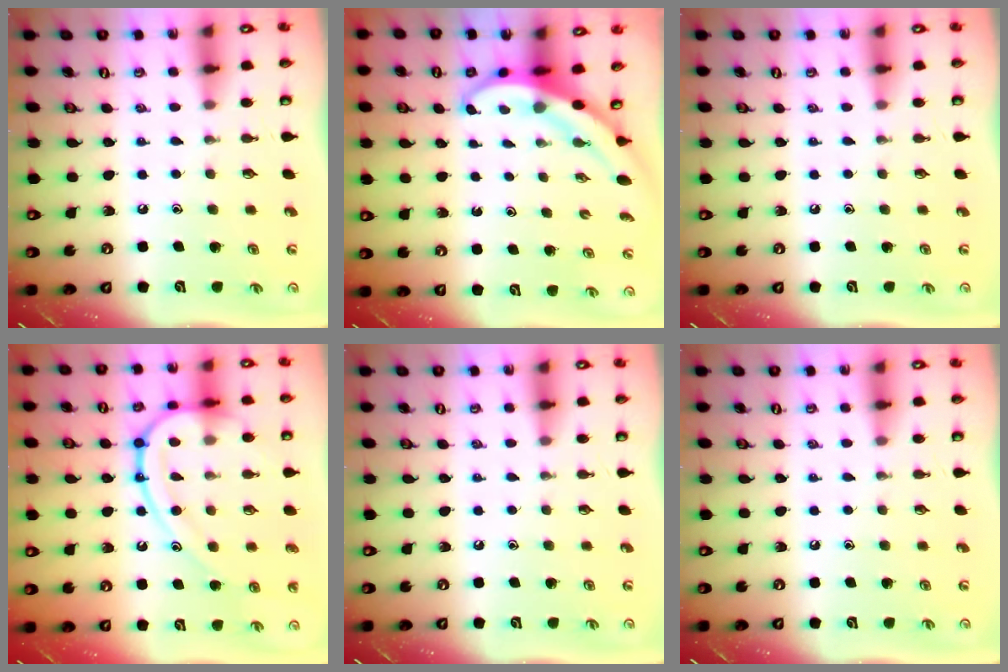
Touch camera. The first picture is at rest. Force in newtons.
{"total": 3.7, "press": 3.7, "slide": 0.3}
{"total": 0.0}
{"total": 17.4, "press": 17.3, "slide": 1.5}
{"total": 0.0}
{"total": 0.0}